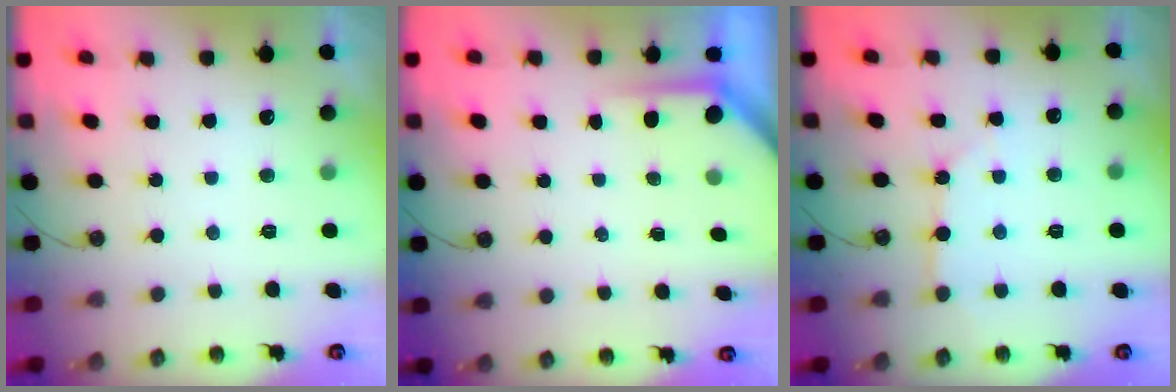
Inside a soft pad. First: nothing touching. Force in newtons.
{"total": 3.3, "press": 3.3, "slide": 0.3}
{"total": 2.9, "press": 2.8, "slide": 0.4}